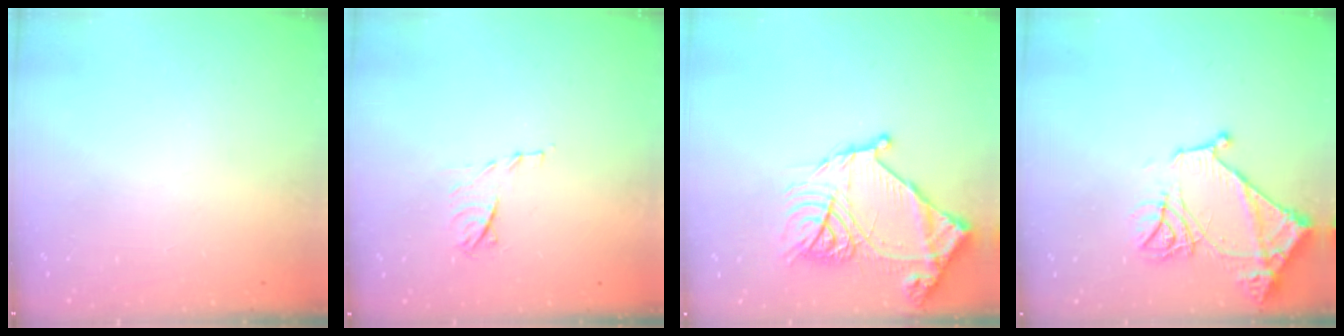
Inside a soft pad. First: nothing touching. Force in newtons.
{"total": 7.6, "press": 7.6, "slide": 0.7}
{"total": 18.7, "press": 18.6, "slide": 1.8}
{"total": 13.5, "press": 13.4, "slide": 1.3}